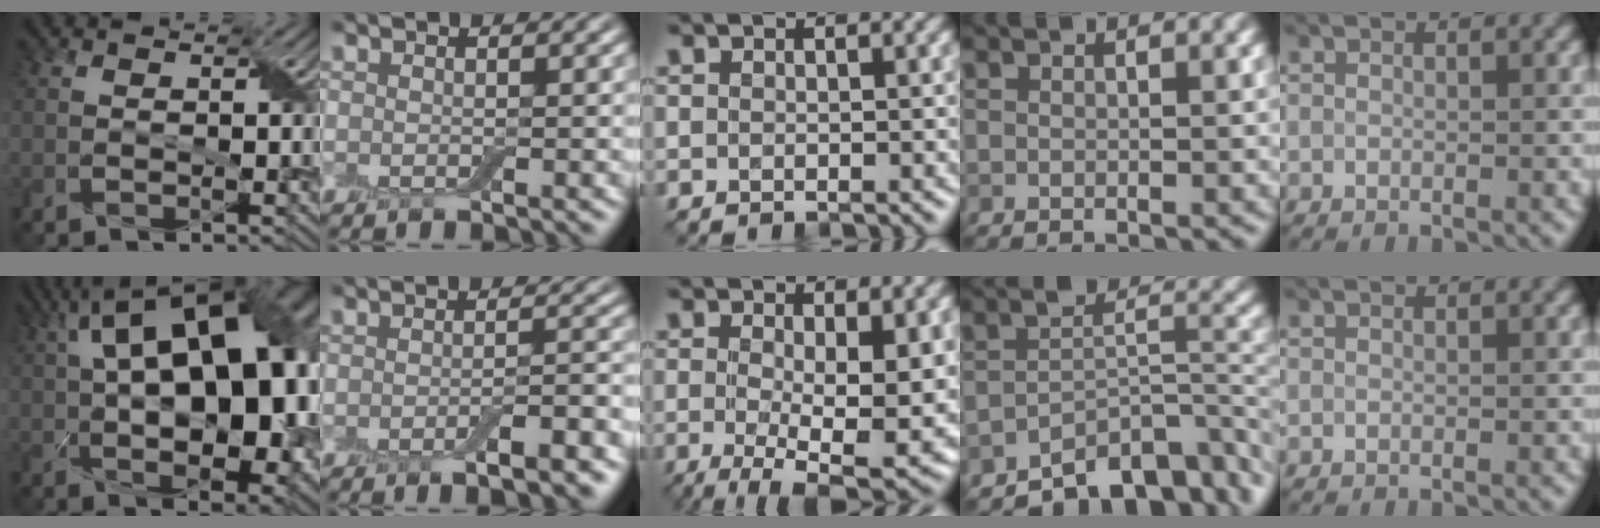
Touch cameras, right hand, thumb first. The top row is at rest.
{"thumb": {"total": 21.3, "force": [4.0, 10.9, 17.9], "torque": [-0.258, 0.051, 0.057]}, "index": {"total": 3.9, "force": [-1.9, 0.9, 3.3], "torque": [-0.048, 0.001, -0.031]}, "middle": {"total": 9.6, "force": [-0.8, 3.5, 8.9], "torque": [-0.150, -0.022, -0.006]}, "ring": {"total": 8.0, "force": [-5.7, 3.4, 4.5], "torque": [-0.047, -0.011, -0.095]}}